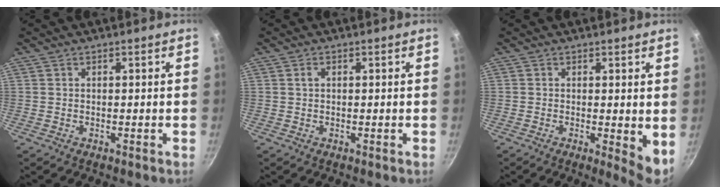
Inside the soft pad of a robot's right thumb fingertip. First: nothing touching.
{"total": 0.9, "force": [0.2, 0.5, 0.6], "torque": [-0.010, 0.005, 0.003]}
{"total": 4.6, "force": [0.1, 1.3, 4.4], "torque": [-0.062, -0.015, 0.001]}